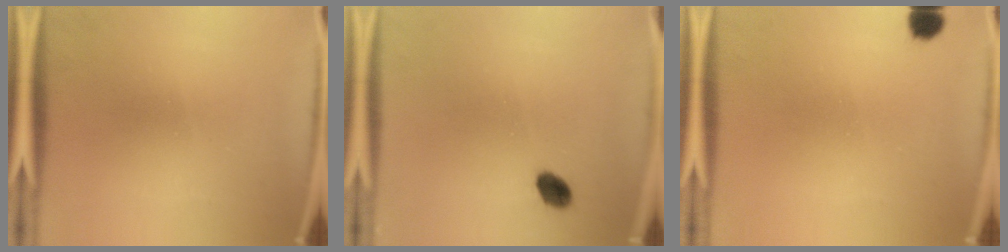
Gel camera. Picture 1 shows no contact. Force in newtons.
{"total": 3.1}
{"total": 2.8}